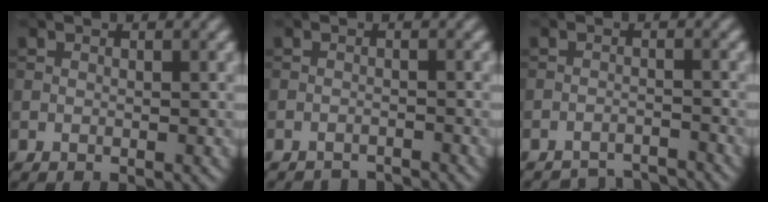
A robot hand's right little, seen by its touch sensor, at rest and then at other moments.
{"total": 2.9, "force": [-2.9, 0.2, 0.3], "torque": [-0.004, -0.009, -0.046]}
{"total": 4.2, "force": [-4.1, 0.5, 0.5], "torque": [-0.008, -0.001, -0.062]}